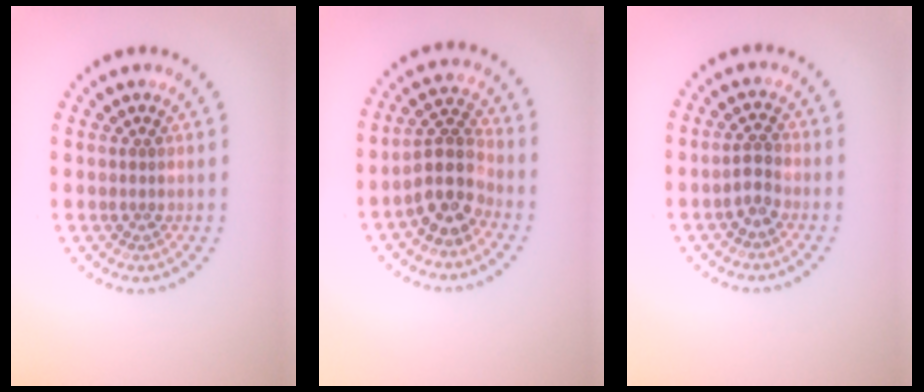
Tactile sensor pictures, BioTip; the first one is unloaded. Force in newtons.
{"total": 4.3, "press": 3.8, "slide": 2.1}
{"total": 1.7, "press": 1.6, "slide": 0.6}